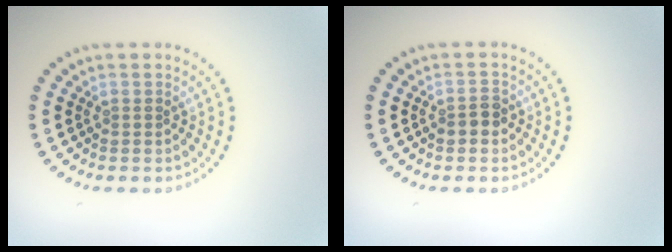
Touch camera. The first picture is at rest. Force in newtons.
{"total": 1.6, "press": 1.5, "slide": 0.3}